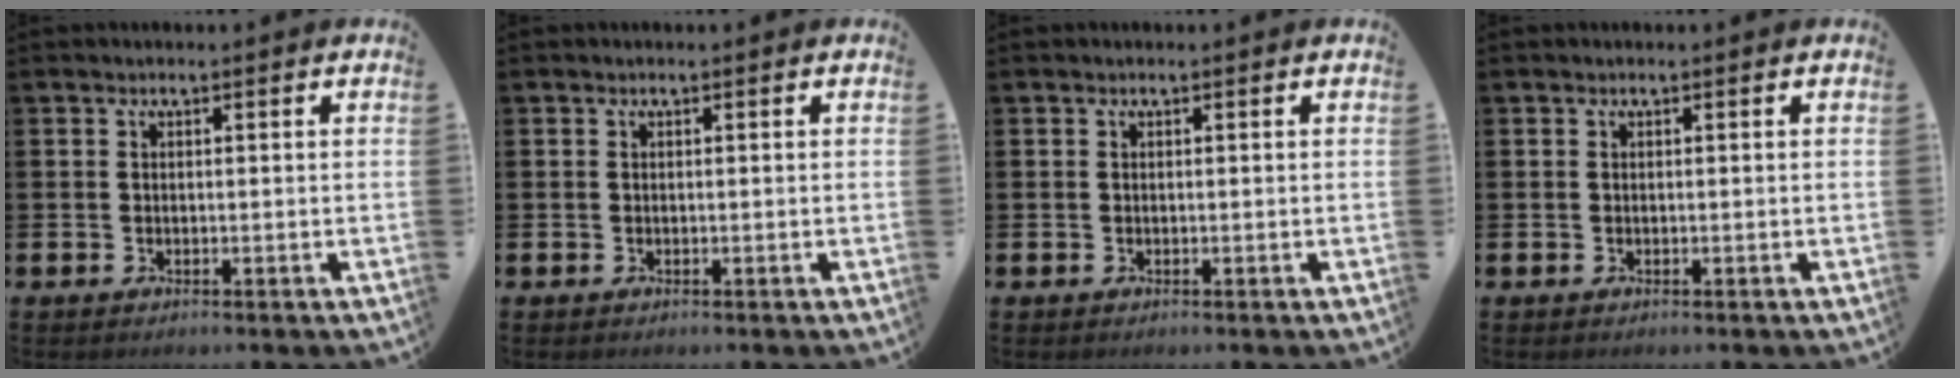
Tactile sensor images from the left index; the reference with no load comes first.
{"total": 0.0}
{"total": 0.0}
{"total": 0.0}